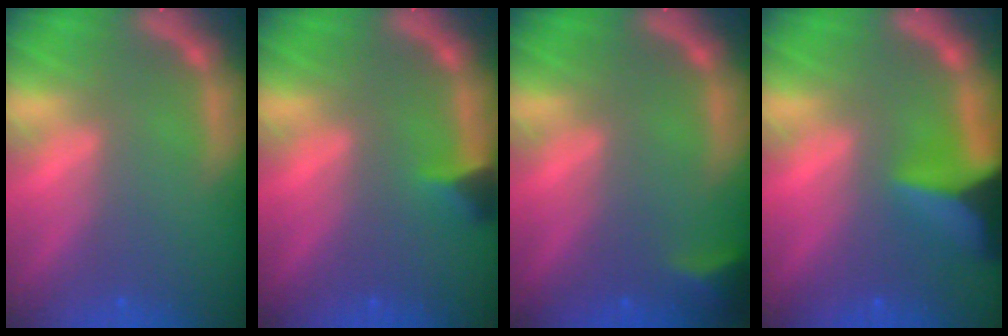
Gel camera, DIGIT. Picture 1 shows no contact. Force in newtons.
{"total": 1.9}
{"total": 2.4}
{"total": 7.9}